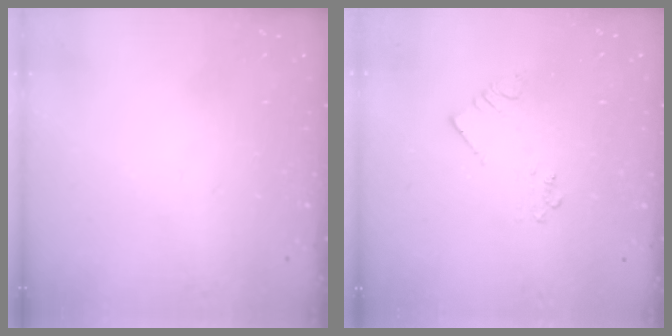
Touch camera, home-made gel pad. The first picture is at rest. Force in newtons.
{"total": 2.5, "press": 2.5, "slide": 0.2}